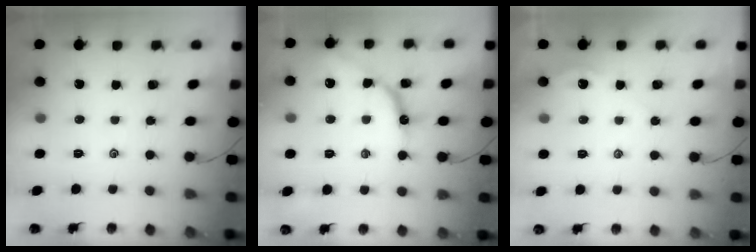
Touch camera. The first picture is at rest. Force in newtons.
{"total": 10.4, "press": 10.3, "slide": 0.8}
{"total": 0.6, "press": 0.5, "slide": 0.3}